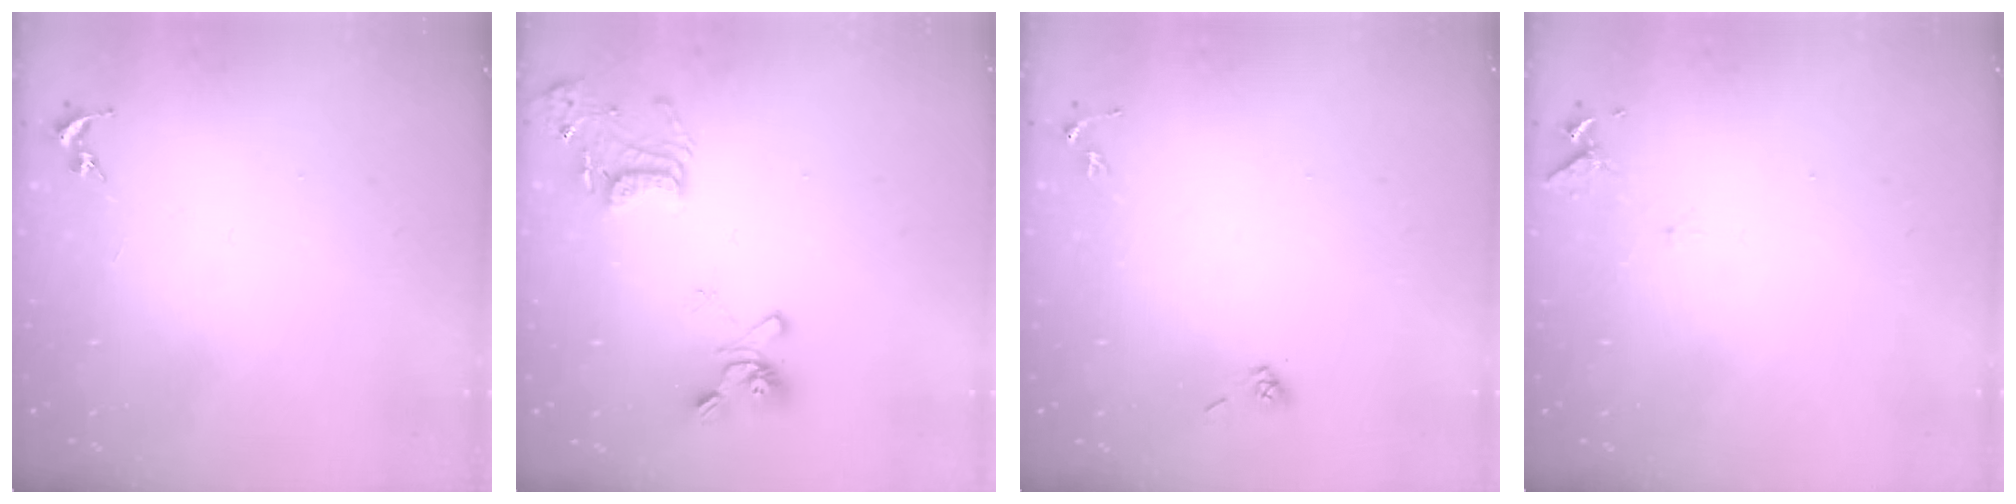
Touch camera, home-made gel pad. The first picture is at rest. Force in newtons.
{"total": 15.8, "press": 15.7, "slide": 1.9}
{"total": 3.8, "press": 3.4, "slide": 1.7}
{"total": 6.2, "press": 6.2, "slide": 0.6}